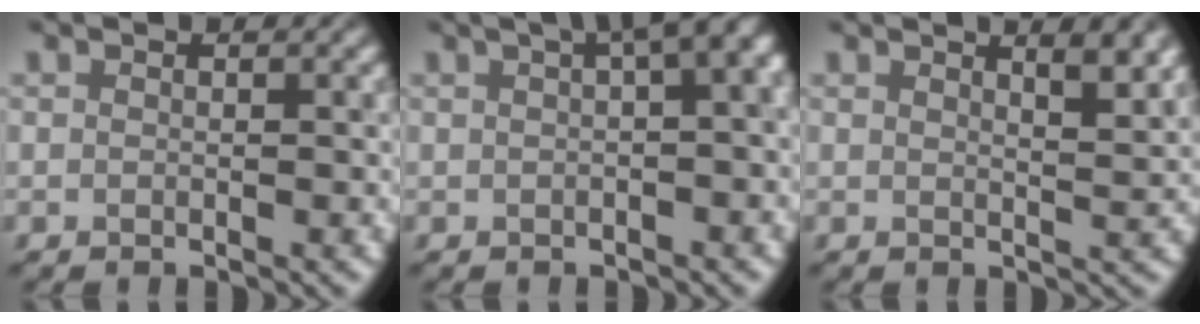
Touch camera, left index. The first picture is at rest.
{"total": 7.6, "force": [2.2, 2.9, 6.7], "torque": [-0.043, 0.035, 0.027]}
{"total": 4.3, "force": [2.6, 1.5, 3.1], "torque": [-0.016, 0.022, 0.016]}